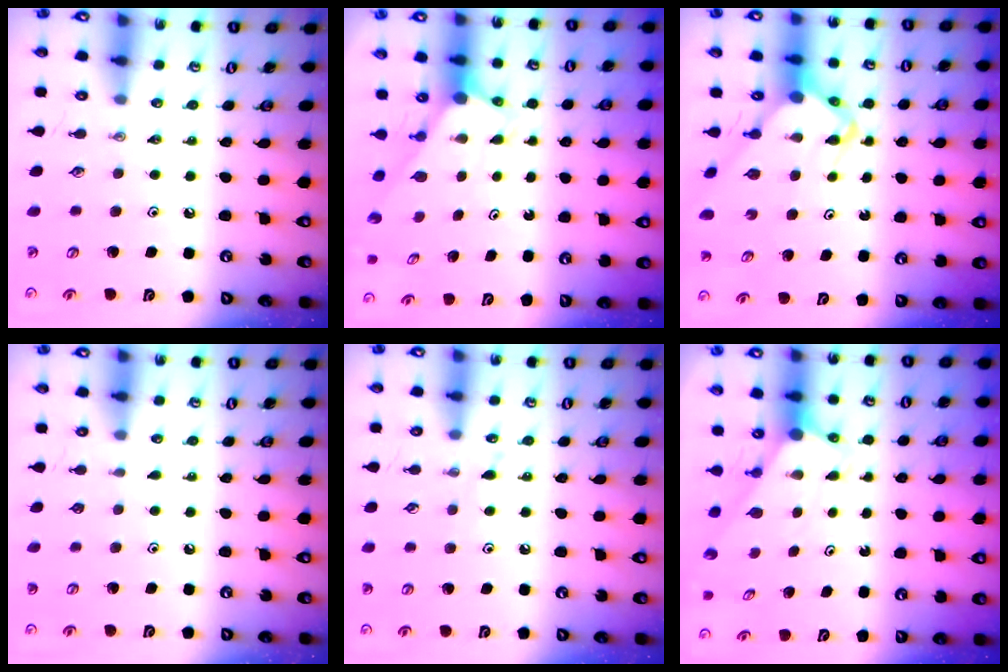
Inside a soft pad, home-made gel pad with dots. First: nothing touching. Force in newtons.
{"total": 2.7, "press": 2.7, "slide": 0.0}
{"total": 7.2, "press": 7.2, "slide": 0.6}
{"total": 0.8, "press": 0.8, "slide": 0.1}
{"total": 4.8, "press": 4.7, "slide": 0.6}
{"total": 2.8, "press": 2.8, "slide": 0.0}